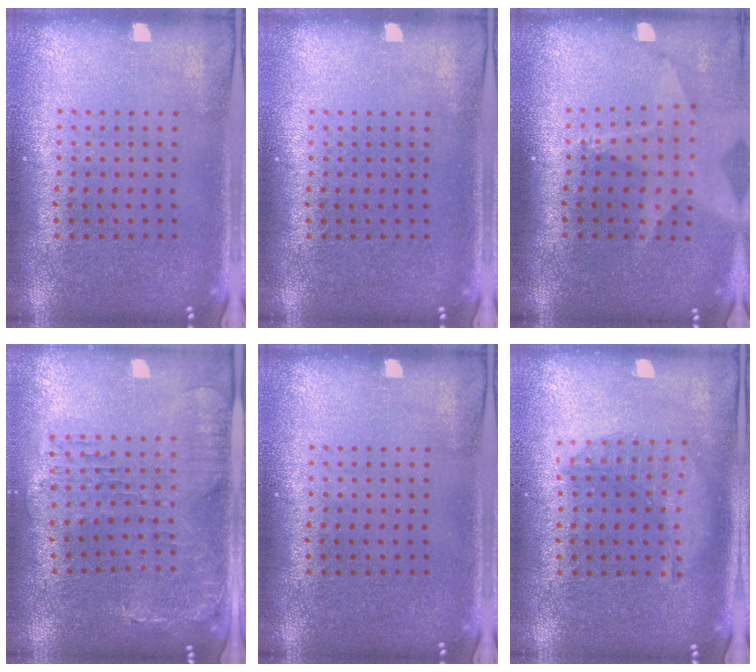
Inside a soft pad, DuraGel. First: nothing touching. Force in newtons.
{"total": 0.0}
{"total": 2.0, "press": 1.5, "slide": 1.2}
{"total": 0.7, "press": 0.6, "slide": 0.2}
{"total": 0.0}
{"total": 1.5, "press": 1.5, "slide": 0.5}